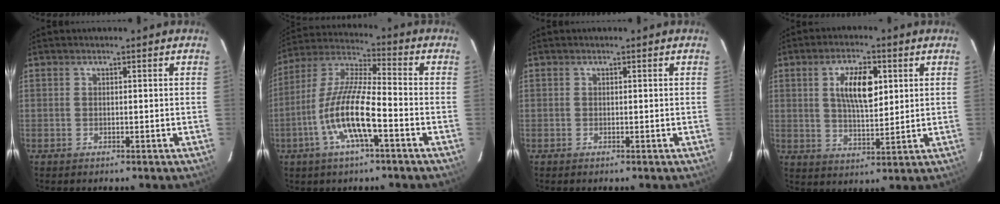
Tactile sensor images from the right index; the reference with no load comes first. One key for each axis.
{"total": 13.4, "fx": -5.1, "fy": 2.5, "fz": 12.2, "tx": -0.247, "ty": -0.003, "tz": -0.101}
{"total": 0.0}
{"total": 9.2, "fx": 2.8, "fy": 3.8, "fz": 7.9, "tx": -0.141, "ty": 0.008, "tz": 0.052}